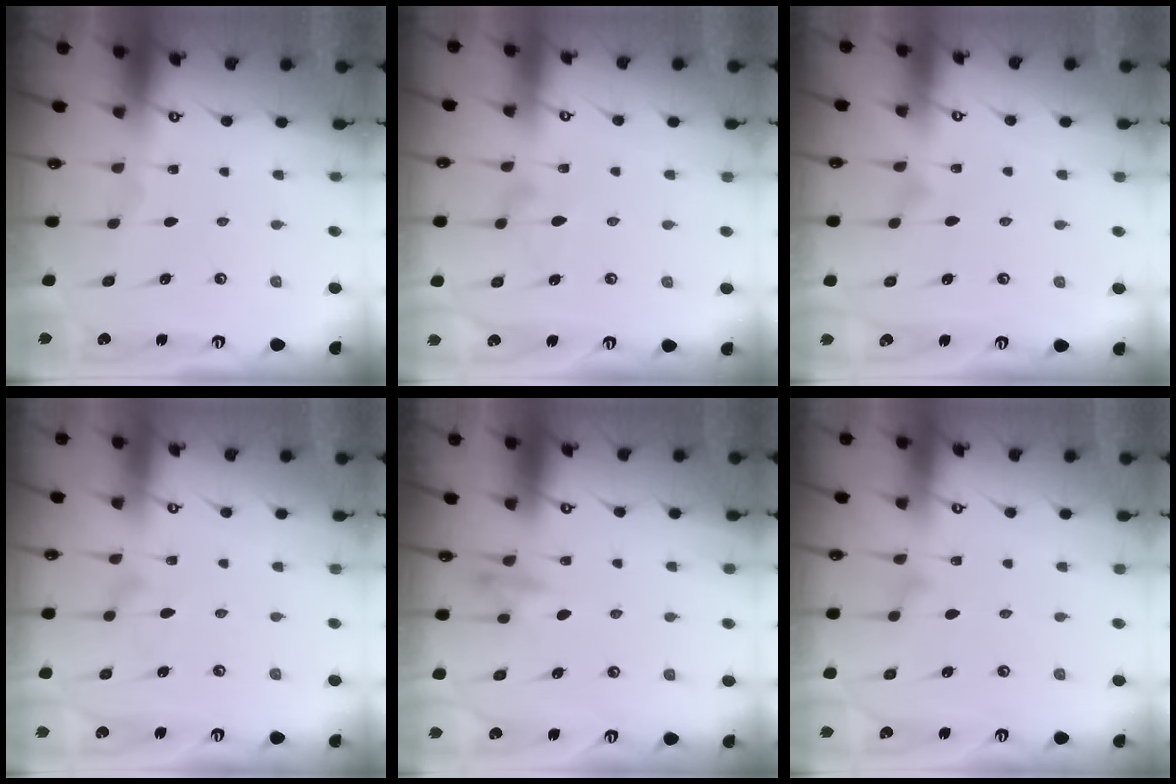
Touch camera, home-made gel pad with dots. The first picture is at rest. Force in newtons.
{"total": 6.1, "press": 6.1, "slide": 0.3}
{"total": 3.7, "press": 3.7, "slide": 0.3}
{"total": 8.1, "press": 8.1, "slide": 0.5}
{"total": 7.6, "press": 7.5, "slide": 1.2}
{"total": 7.1, "press": 7.1, "slide": 0.3}